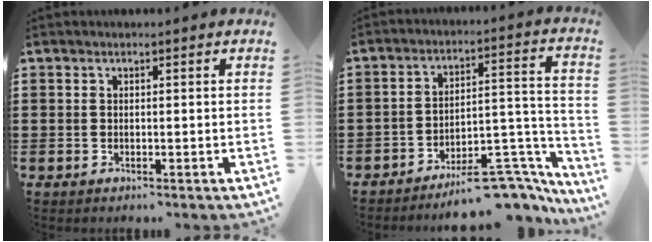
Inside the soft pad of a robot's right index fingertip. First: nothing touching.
{"total": 9.0, "force": [-7.6, 2.5, 4.3], "torque": [-0.039, 0.022, -0.142]}